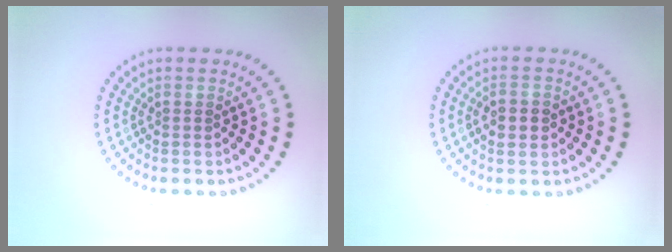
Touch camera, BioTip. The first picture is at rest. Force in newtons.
{"total": 2.7, "press": 2.7, "slide": 0.2}